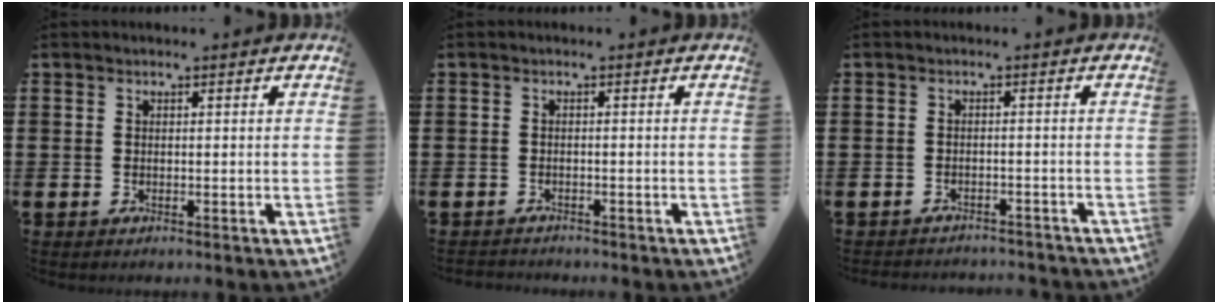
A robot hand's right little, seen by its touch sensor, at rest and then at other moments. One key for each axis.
{"total": 0.8, "fx": -0.8, "fy": 0.1, "fz": 0.0, "tx": -0.002, "ty": 0.000, "tz": -0.017}
{"total": 1.5, "fx": -1.5, "fy": 0.0, "fz": -0.1, "tx": -0.003, "ty": 0.002, "tz": -0.032}